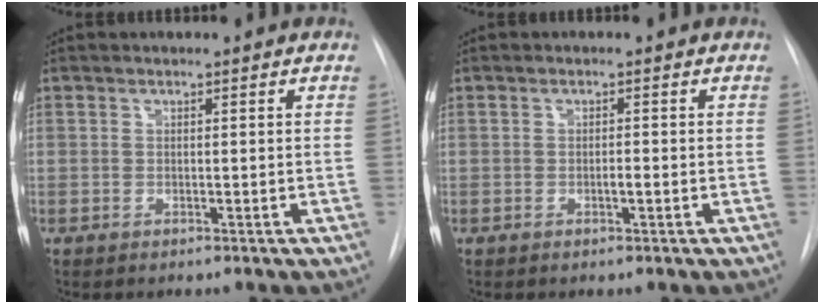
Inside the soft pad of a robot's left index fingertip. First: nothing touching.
{"total": 1.0, "force": [-0.6, 0.1, 0.8], "torque": [-0.016, -0.004, -0.011]}